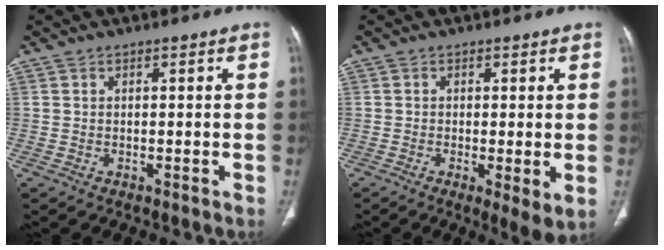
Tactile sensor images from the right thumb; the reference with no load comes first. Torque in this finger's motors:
{"motor_torque": [-0.46, 0.03, -0.44, 0.16, -0.20]}